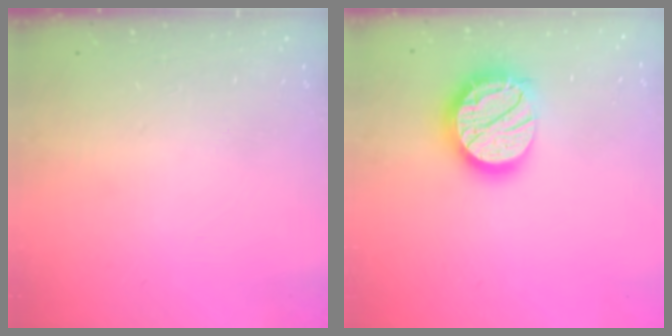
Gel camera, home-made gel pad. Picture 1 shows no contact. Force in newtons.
{"total": 18.5, "press": 18.5, "slide": 1.4}